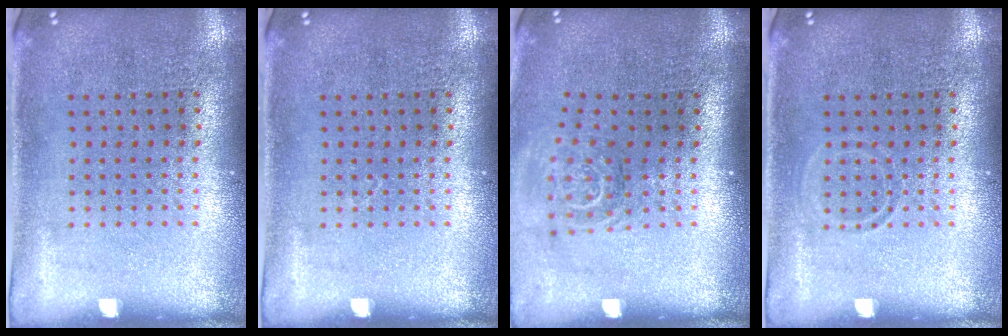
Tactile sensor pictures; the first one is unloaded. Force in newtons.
{"total": 0.0}
{"total": 1.7, "press": 1.1, "slide": 1.3}
{"total": 0.8, "press": 0.8, "slide": 0.3}